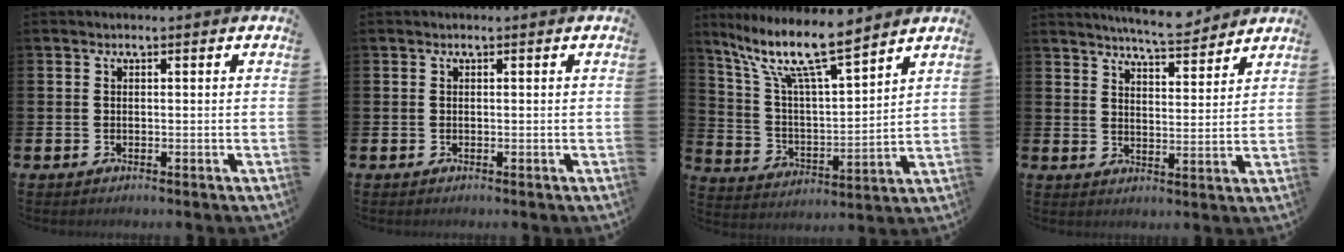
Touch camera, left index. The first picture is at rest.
{"total": 0.0}
{"total": 11.6, "force": [9.4, 2.3, 6.4], "torque": [-0.155, -0.045, 0.161]}
{"total": 6.2, "force": [6.2, 0.1, 0.9], "torque": [-0.025, -0.037, 0.110]}